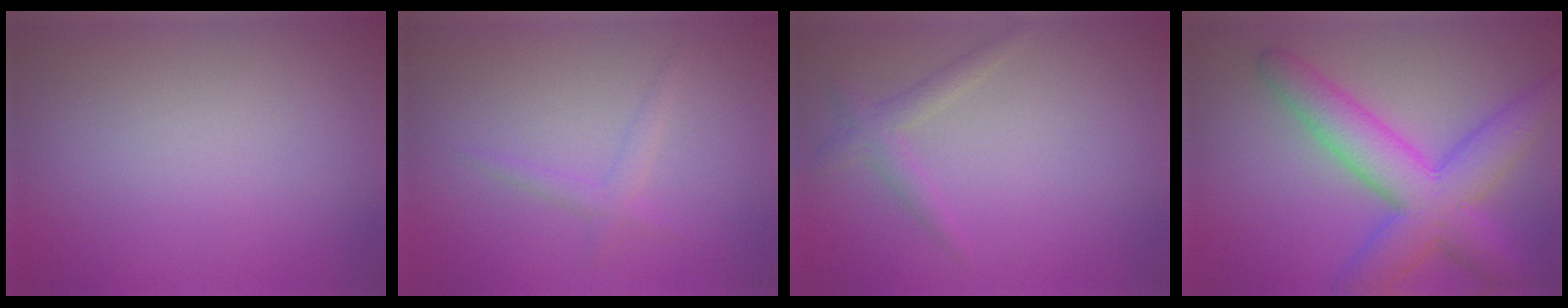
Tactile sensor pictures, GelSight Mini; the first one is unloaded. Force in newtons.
{"total": 1.3, "press": 1.3, "slide": 0.1}
{"total": 1.7, "press": 1.7, "slide": 0.1}
{"total": 7.7, "press": 7.7, "slide": 0.2}